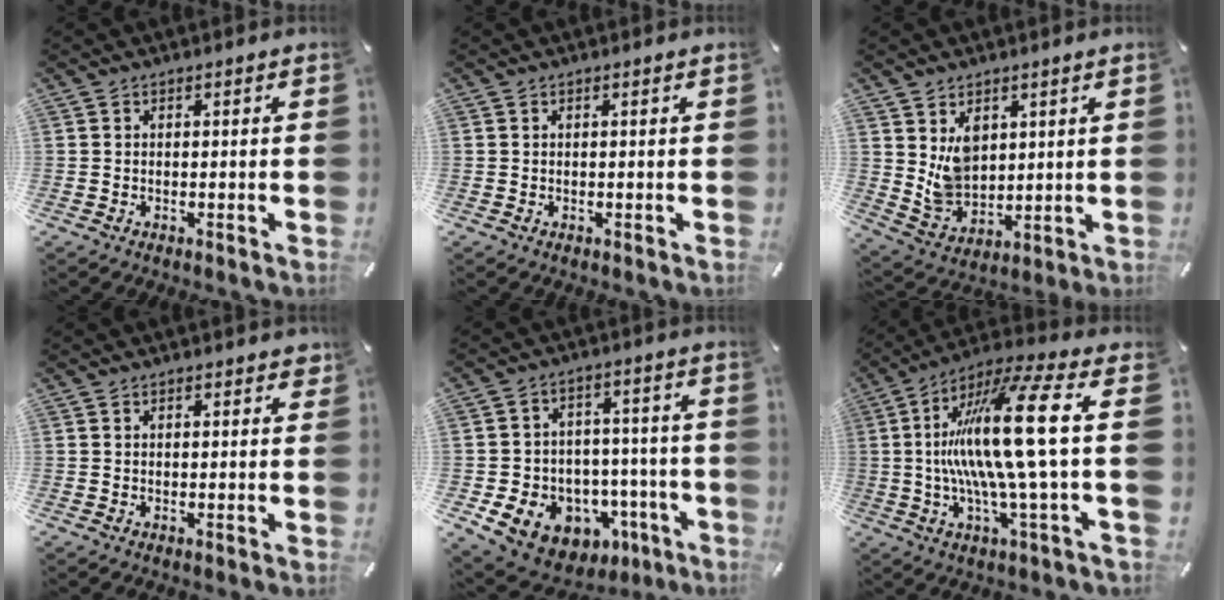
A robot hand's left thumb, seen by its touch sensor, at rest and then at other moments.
{"total": 0.0}
{"total": 7.9, "force": [3.3, 6.4, 3.0], "torque": [-0.065, -0.021, 0.063]}
{"total": 1.5, "force": [1.0, 0.8, 0.9], "torque": [-0.010, 0.001, 0.015]}
{"total": 12.5, "force": [-6.1, 9.5, 5.5], "torque": [-0.078, 0.033, -0.094]}
{"total": 21.9, "force": [1.7, 2.9, 21.7], "torque": [-0.445, -0.019, 0.007]}